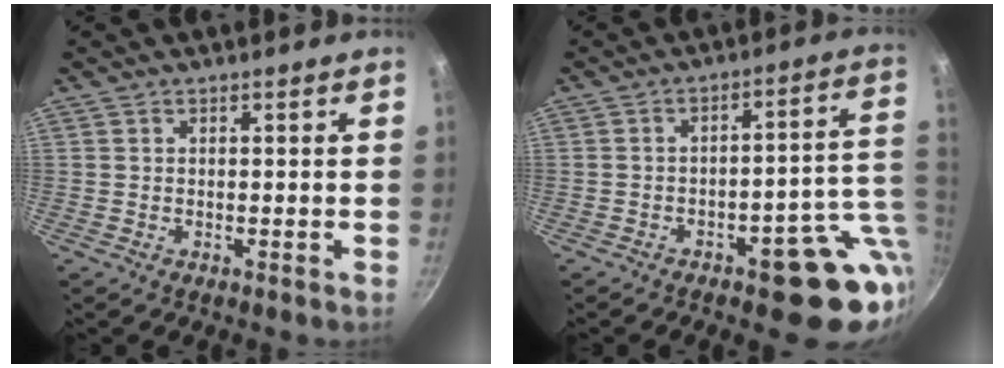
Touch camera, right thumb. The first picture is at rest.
{"total": 14.3, "force": [-3.3, 6.0, 12.6], "torque": [-0.104, 0.028, -0.036]}